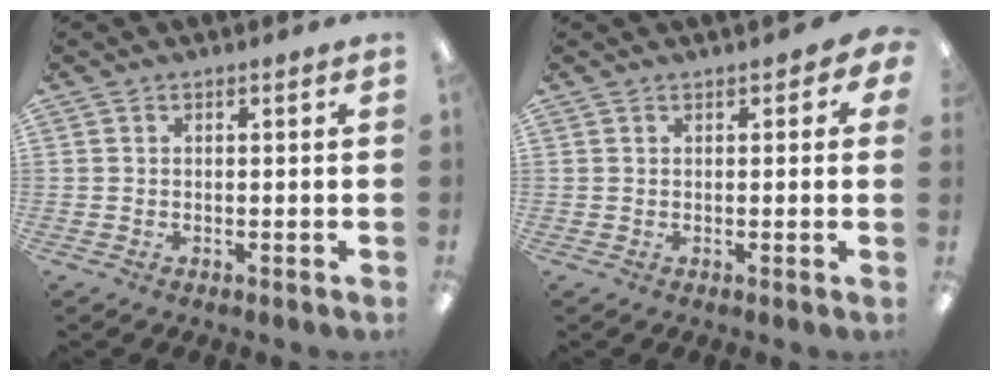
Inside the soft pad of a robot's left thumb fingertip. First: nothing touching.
{"total": 1.8, "force": [1.0, 0.8, 1.3], "torque": [-0.019, -0.001, 0.016]}